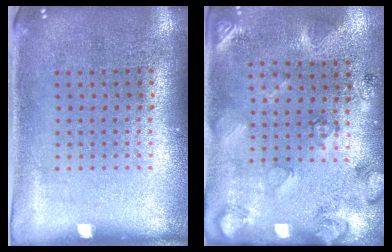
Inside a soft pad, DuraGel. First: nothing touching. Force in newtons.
{"total": 2.5, "press": 2.0, "slide": 1.5}